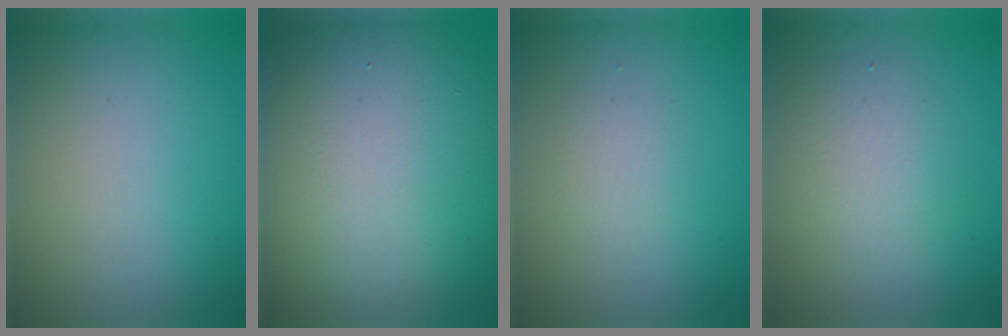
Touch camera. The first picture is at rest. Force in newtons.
{"total": 18.4, "press": 18.3, "slide": 1.2}
{"total": 1.5, "press": 1.5, "slide": 0.1}
{"total": 3.8, "press": 3.8, "slide": 0.0}